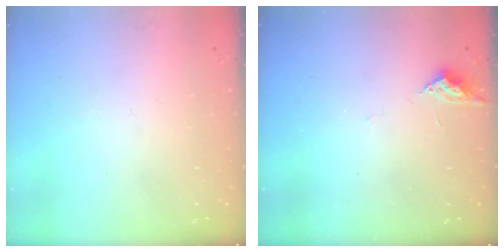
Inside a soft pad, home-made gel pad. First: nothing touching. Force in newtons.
{"total": 3.7, "press": 3.7, "slide": 0.5}